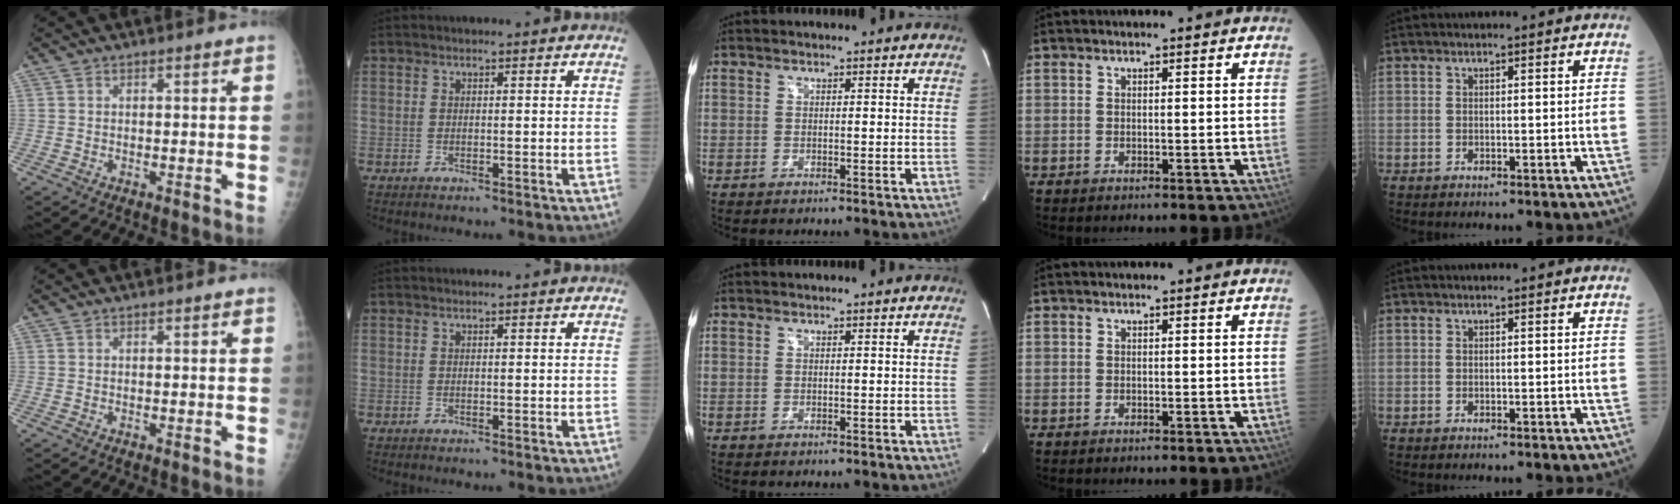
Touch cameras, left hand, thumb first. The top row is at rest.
{}